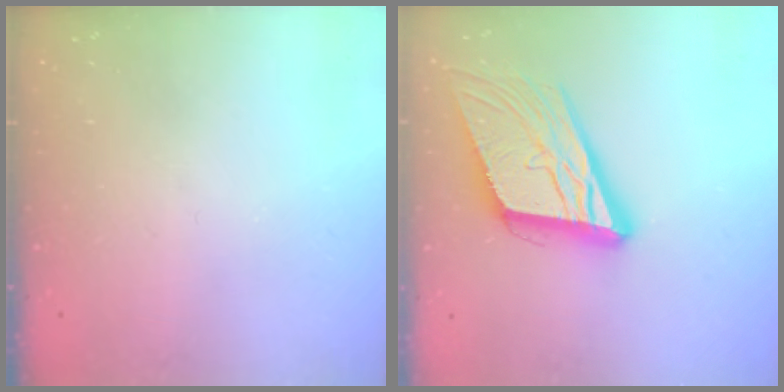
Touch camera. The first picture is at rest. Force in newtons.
{"total": 17.9, "press": 17.6, "slide": 3.3}